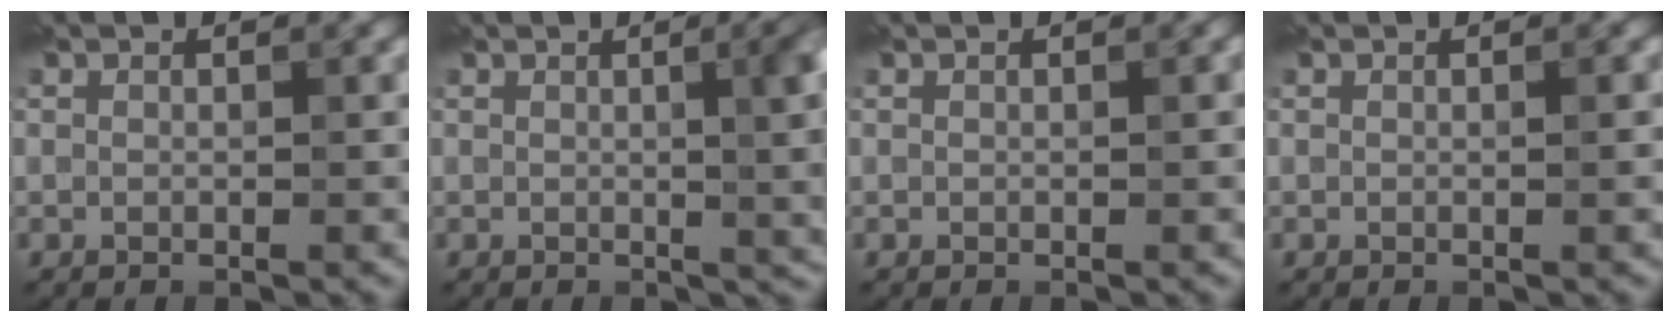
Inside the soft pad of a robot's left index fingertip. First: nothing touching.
{"total": 8.5, "force": [0.9, 3.8, 7.6], "torque": [-0.045, 0.011, 0.013]}
{"total": 0.0}
{"total": 0.6, "force": [0.0, 0.1, 0.6], "torque": [-0.004, 0.001, -0.001]}